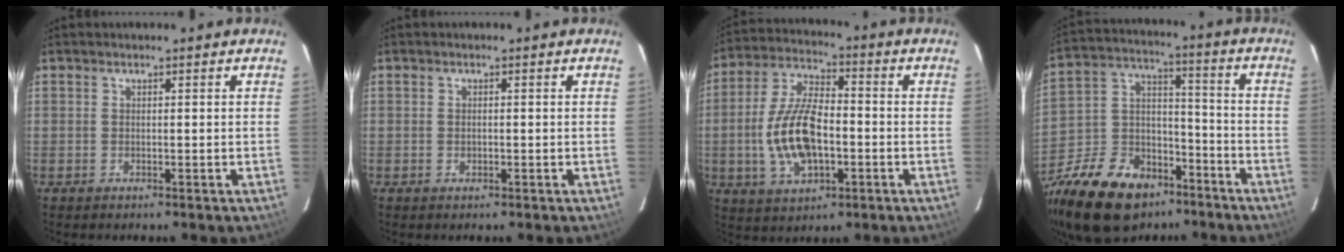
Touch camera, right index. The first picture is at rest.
{"total": 0.9, "force": [-0.2, 0.7, 0.6], "torque": [-0.011, 0.002, -0.003]}
{"total": 14.4, "force": [-2.7, 7.1, 12.2], "torque": [-0.254, 0.006, -0.045]}
{"total": 26.4, "force": [-17.8, 14.7, 12.9], "torque": [-0.296, 0.019, -0.283]}